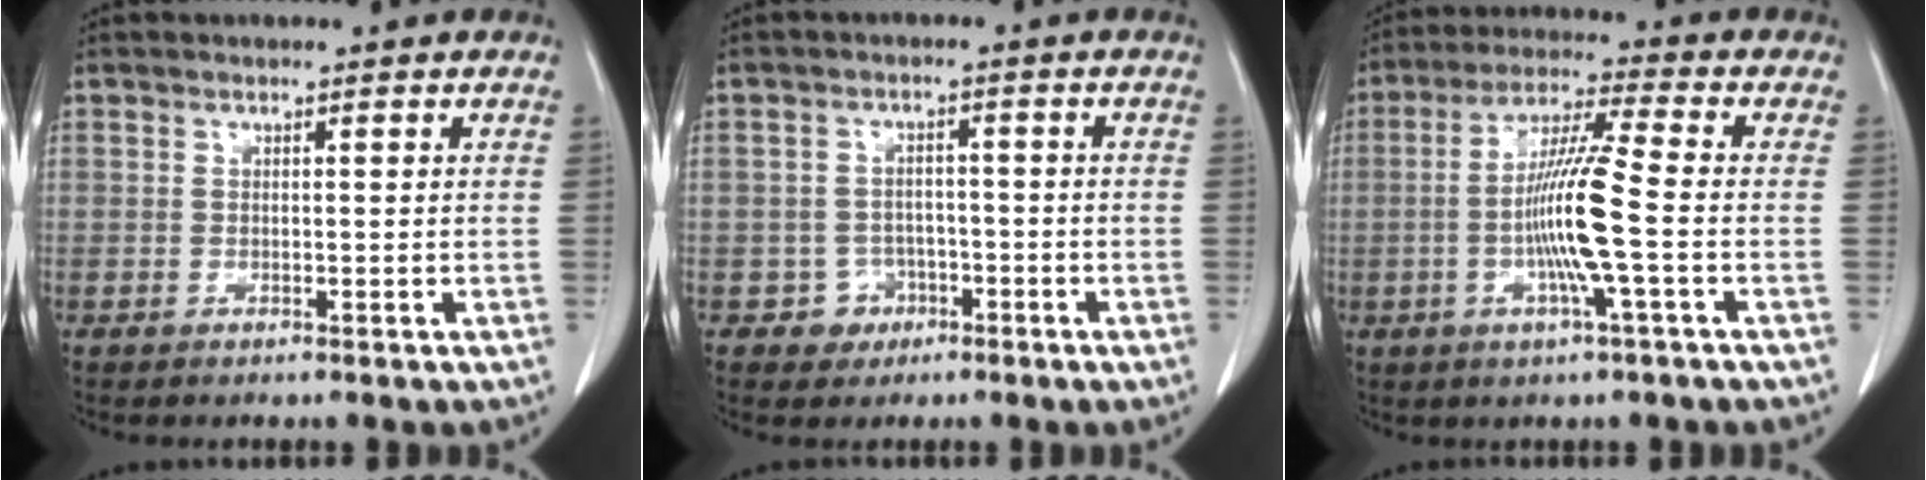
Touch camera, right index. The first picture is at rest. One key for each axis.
{"total": 3.6, "fx": -1.7, "fy": 3.2, "fz": 0.0, "tx": 0.009, "ty": 0.016, "tz": -0.021}
{"total": 11.1, "fx": -1.9, "fy": -0.5, "fz": 10.9, "tx": -0.210, "ty": -0.003, "tz": -0.043}